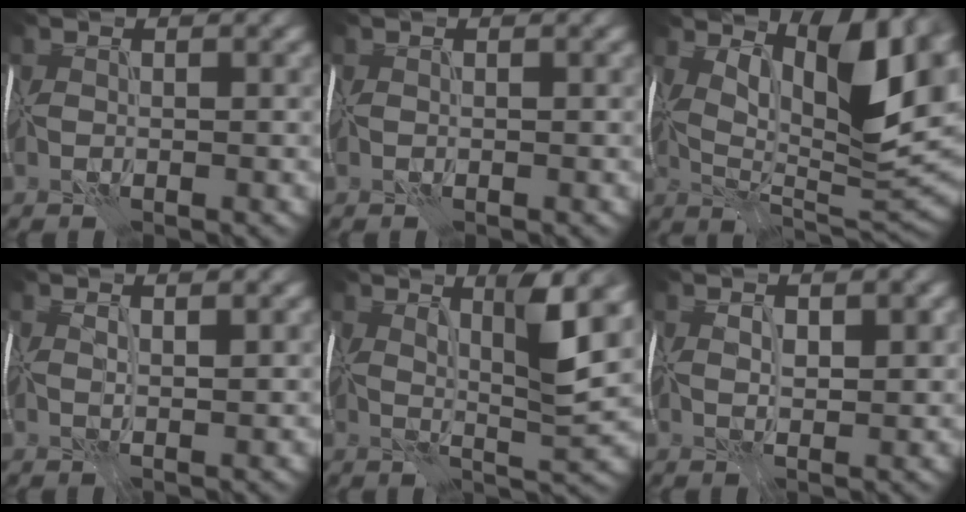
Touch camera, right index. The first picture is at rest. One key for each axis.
{"total": 0.0}
{"total": 11.0, "fx": 4.5, "fy": 3.6, "fz": 9.4, "tx": -0.154, "ty": -0.002, "tz": 0.082}
{"total": 1.7, "fx": 0.9, "fy": 0.5, "fz": 1.4, "tx": -0.023, "ty": 0.000, "tz": 0.019}
{"total": 5.7, "fx": 2.7, "fy": 0.5, "fz": 5.0, "tx": -0.070, "ty": -0.003, "tz": 0.049}
{"total": 3.0, "fx": 1.2, "fy": 1.4, "fz": 2.4, "tx": -0.031, "ty": 0.000, "tz": 0.027}